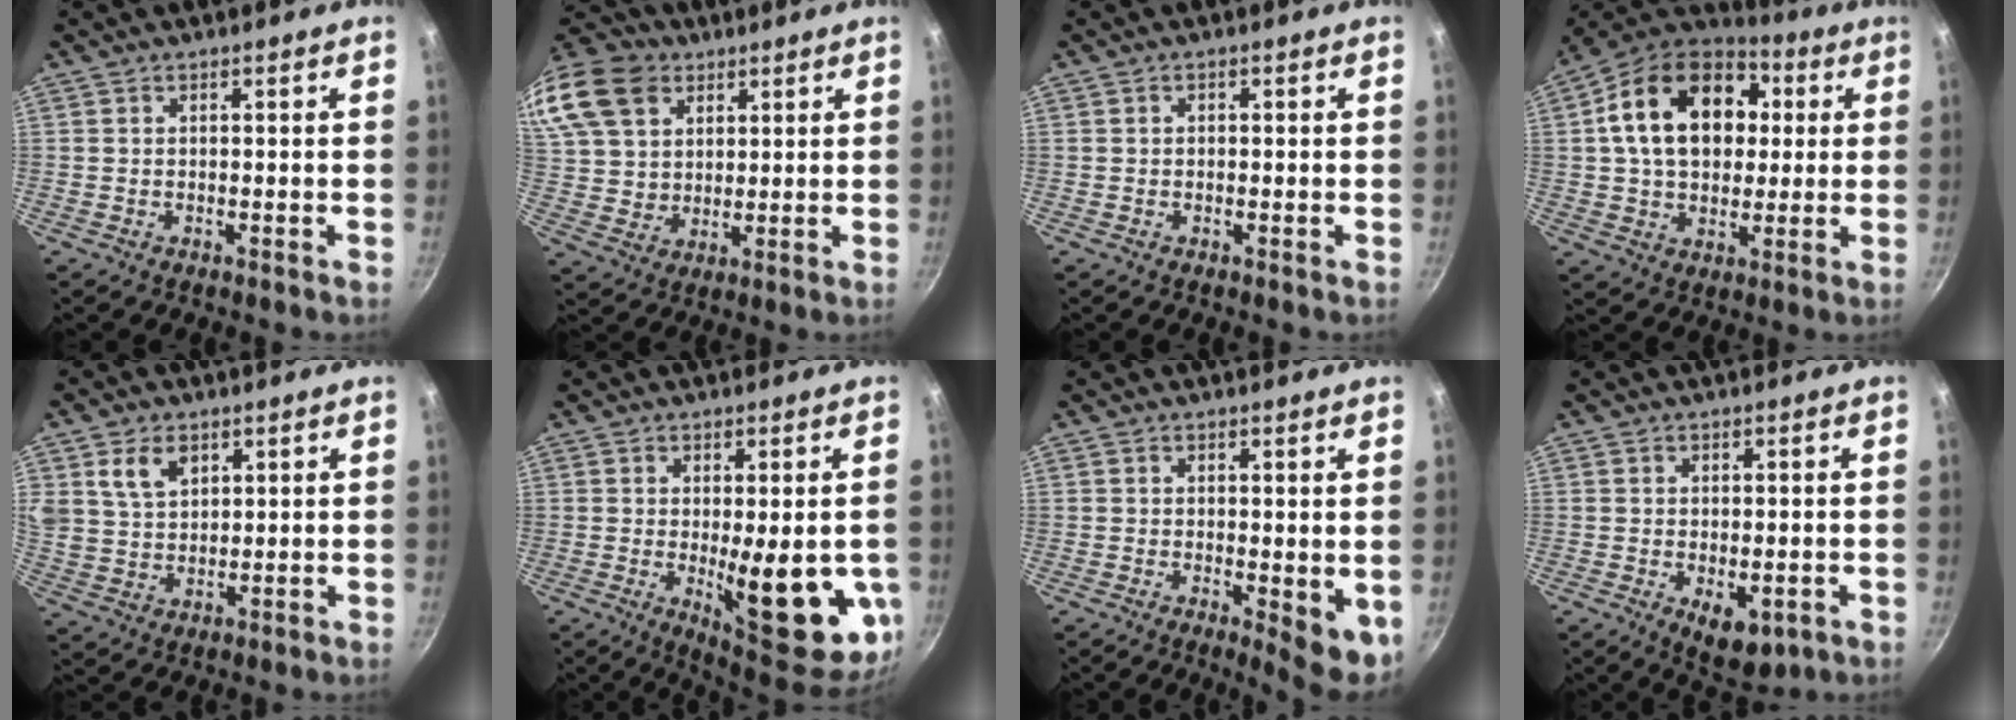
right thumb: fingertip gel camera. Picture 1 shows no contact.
{"total": 23.5, "force": [11.4, 17.1, 11.3], "torque": [-0.264, 0.022, 0.219]}
{"total": 0.5, "force": [-0.1, 0.5, 0.2], "torque": [-0.004, 0.003, -0.002]}
{"total": 21.1, "force": [4.1, 15.0, 14.3], "torque": [-0.216, 0.023, 0.056]}
{"total": 7.5, "force": [3.4, 5.2, 4.2], "torque": [-0.061, -0.013, 0.068]}
{"total": 18.2, "force": [-3.0, 6.1, 16.9], "torque": [-0.194, -0.032, -0.025]}
{"total": 6.1, "force": [-0.4, 2.2, 5.7], "torque": [-0.063, -0.007, 0.001]}
{"total": 6.8, "force": [-2.0, 3.7, 5.3], "torque": [-0.062, -0.003, -0.015]}